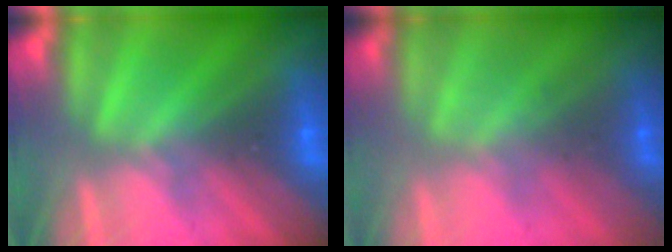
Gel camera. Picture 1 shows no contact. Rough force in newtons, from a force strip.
{"total": 1.2}